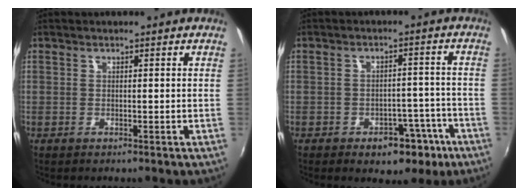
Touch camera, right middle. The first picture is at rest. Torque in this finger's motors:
{"motor_torque": [0.89, -1.25, 0.01, 0.02]}